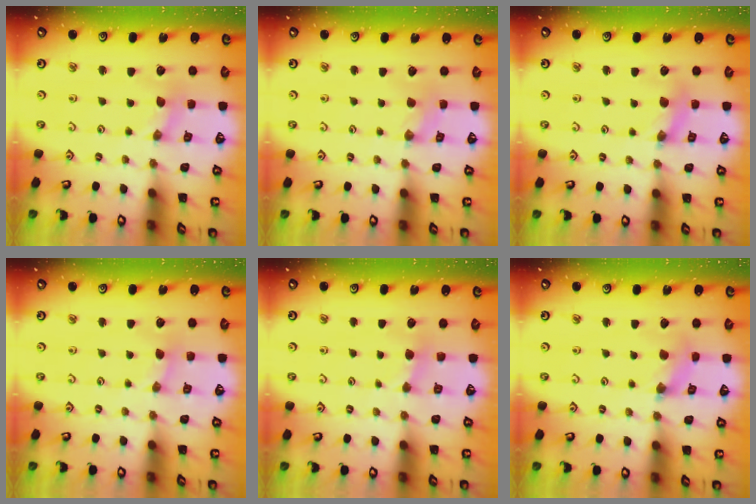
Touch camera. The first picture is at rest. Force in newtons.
{"total": 1.3, "press": 1.3, "slide": 0.2}
{"total": 4.0, "press": 4.0, "slide": 0.5}
{"total": 1.0, "press": 1.0, "slide": 0.2}
{"total": 2.4, "press": 2.4, "slide": 0.3}
{"total": 2.5, "press": 2.5, "slide": 0.4}